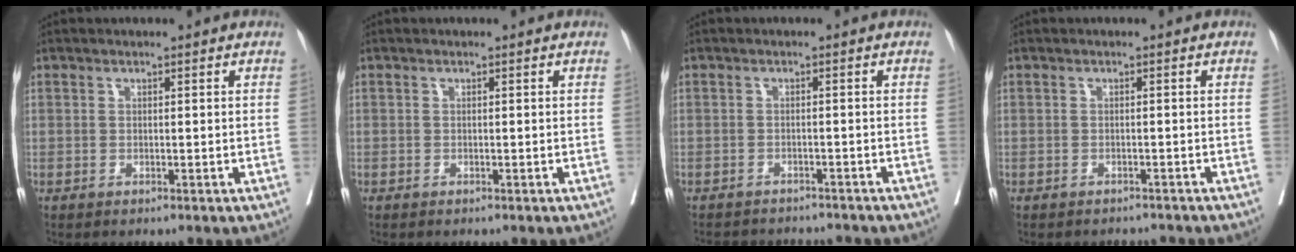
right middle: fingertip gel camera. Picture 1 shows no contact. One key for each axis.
{"total": 0.6, "fx": -0.2, "fy": 0.6, "fz": -0.1, "tx": 0.002, "ty": 0.006, "tz": -0.008}
{"total": 7.6, "fx": -7.3, "fy": 1.7, "fz": 1.2, "tx": -0.017, "ty": 0.004, "tz": -0.091}
{"total": 2.9, "fx": -2.8, "fy": 0.8, "fz": -0.2, "tx": 0.007, "ty": -0.003, "tz": -0.038}